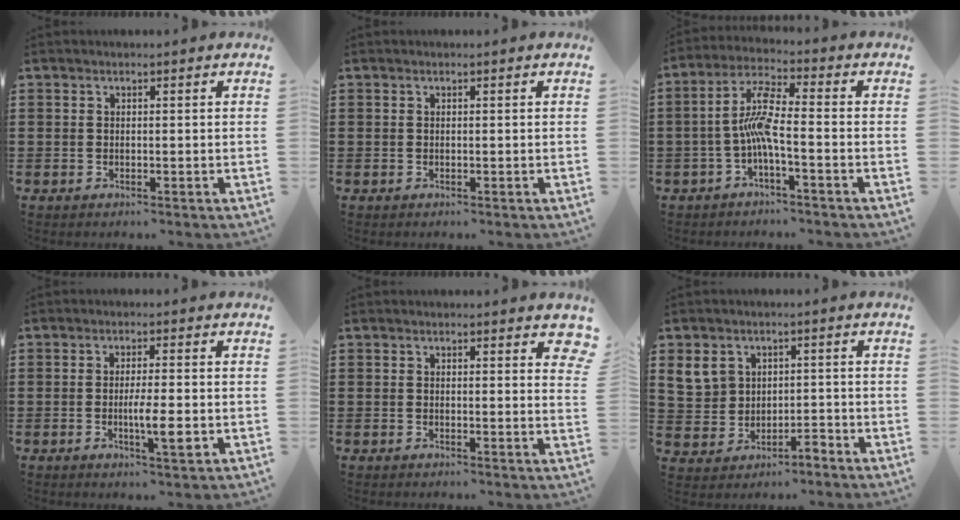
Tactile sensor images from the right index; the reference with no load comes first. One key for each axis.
{"total": 0.0}
{"total": 6.8, "fx": -2.2, "fy": 1.2, "fz": 6.4, "tx": -0.141, "ty": -0.002, "tz": -0.047}
{"total": 5.2, "fx": -1.3, "fy": 0.7, "fz": 4.9, "tx": -0.096, "ty": -0.011, "tz": -0.027}
{"total": 1.4, "fx": 1.2, "fy": 0.5, "fz": 0.6, "tx": 0.001, "ty": -0.002, "tz": 0.019}
{"total": 4.3, "fx": 0.5, "fy": 4.0, "fz": 1.7, "tx": -0.063, "ty": 0.005, "tz": 0.005}